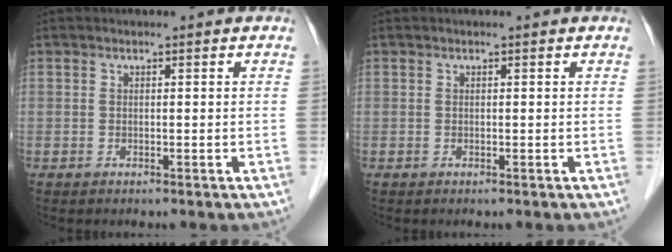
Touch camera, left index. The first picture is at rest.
{"total": 0.0}